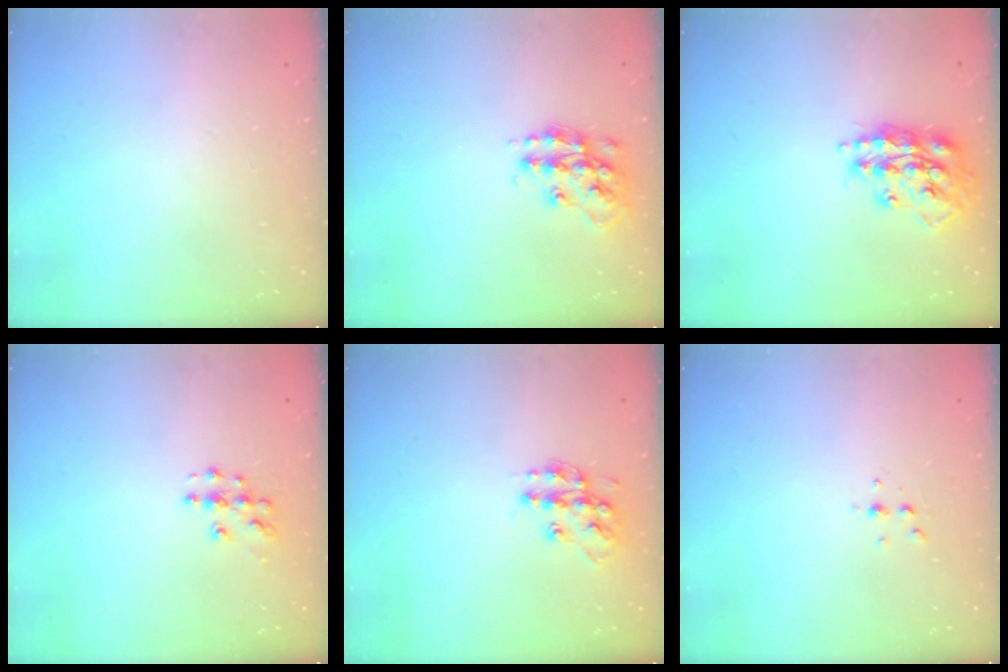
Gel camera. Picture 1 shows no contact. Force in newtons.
{"total": 13.7, "press": 13.7, "slide": 0.9}
{"total": 16.2, "press": 16.2, "slide": 1.4}
{"total": 6.6, "press": 6.6, "slide": 0.3}
{"total": 12.6, "press": 12.5, "slide": 0.9}
{"total": 3.7, "press": 3.6, "slide": 0.5}